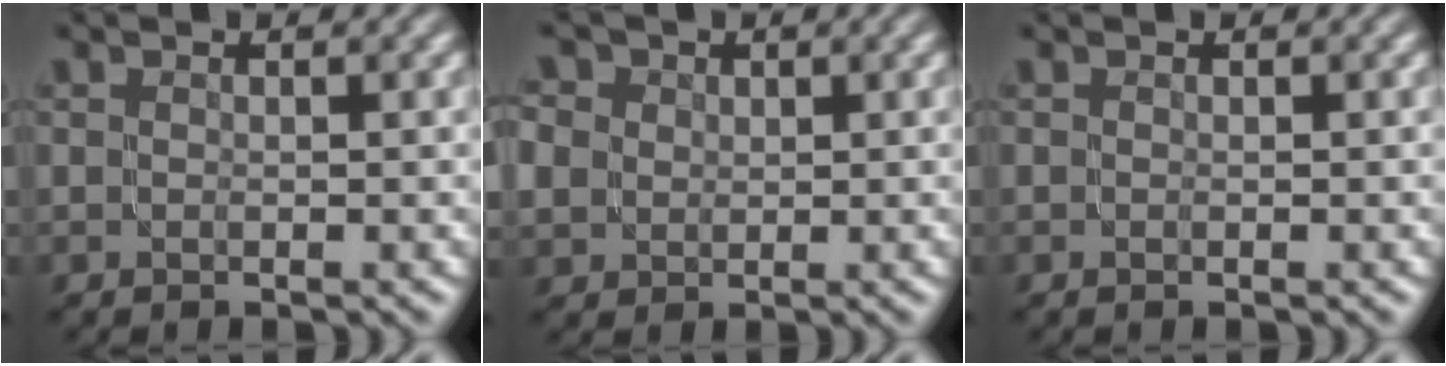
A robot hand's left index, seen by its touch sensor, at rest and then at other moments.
{"total": 6.8, "force": [2.3, 5.7, 3.0], "torque": [-0.068, 0.025, 0.020]}
{"total": 0.0}